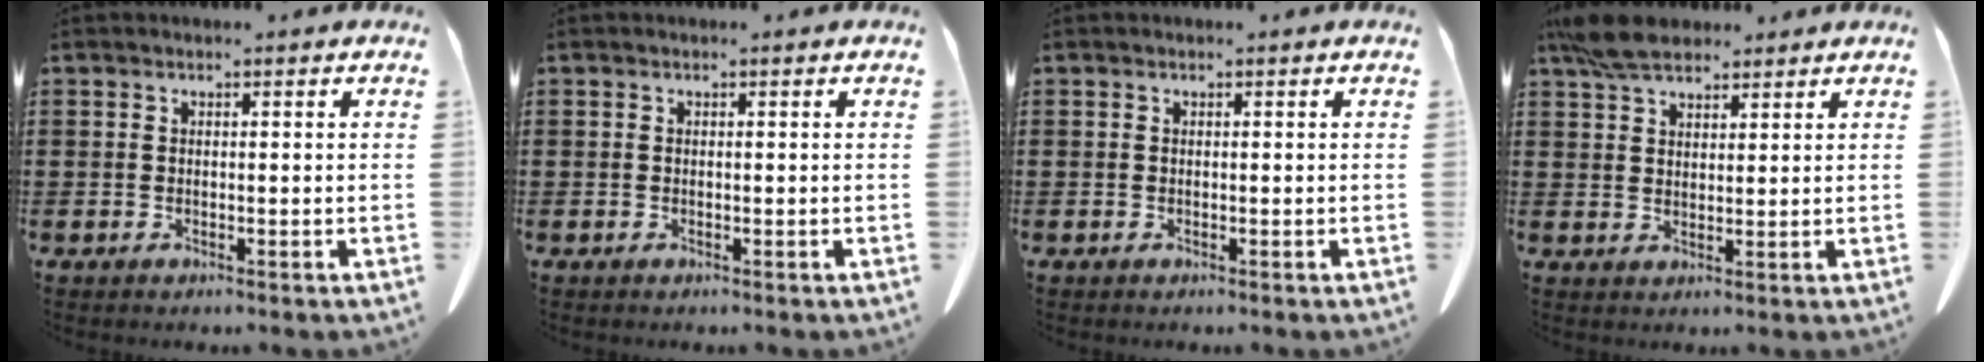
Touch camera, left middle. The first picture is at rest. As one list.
[{"total": 0.0}, {"total": 0.0}, {"total": 6.3, "force": [5.1, 2.3, 2.9], "torque": [-0.071, -0.004, 0.098]}]